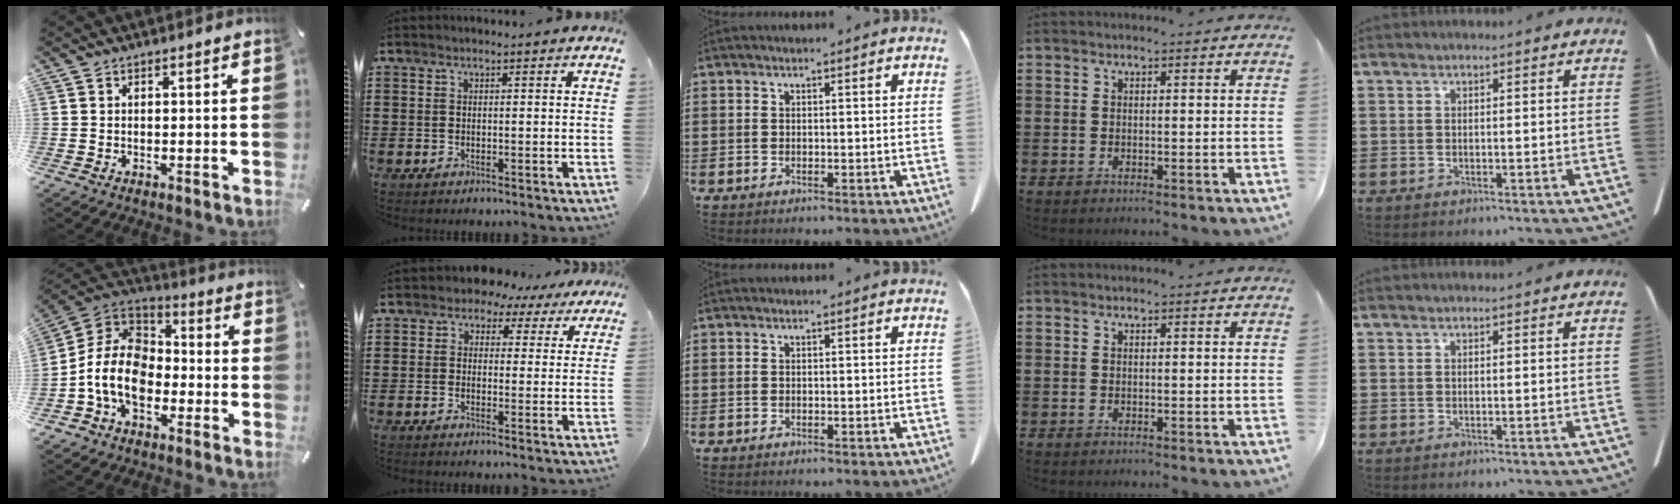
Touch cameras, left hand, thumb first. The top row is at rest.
{"thumb": {"total": 12.4, "force": [-5.5, 8.5, 7.1], "torque": [-0.173, 0.021, -0.111]}, "index": {"total": 3.3, "force": [2.3, 2.2, 0.8], "torque": [-0.025, -0.005, 0.037]}}